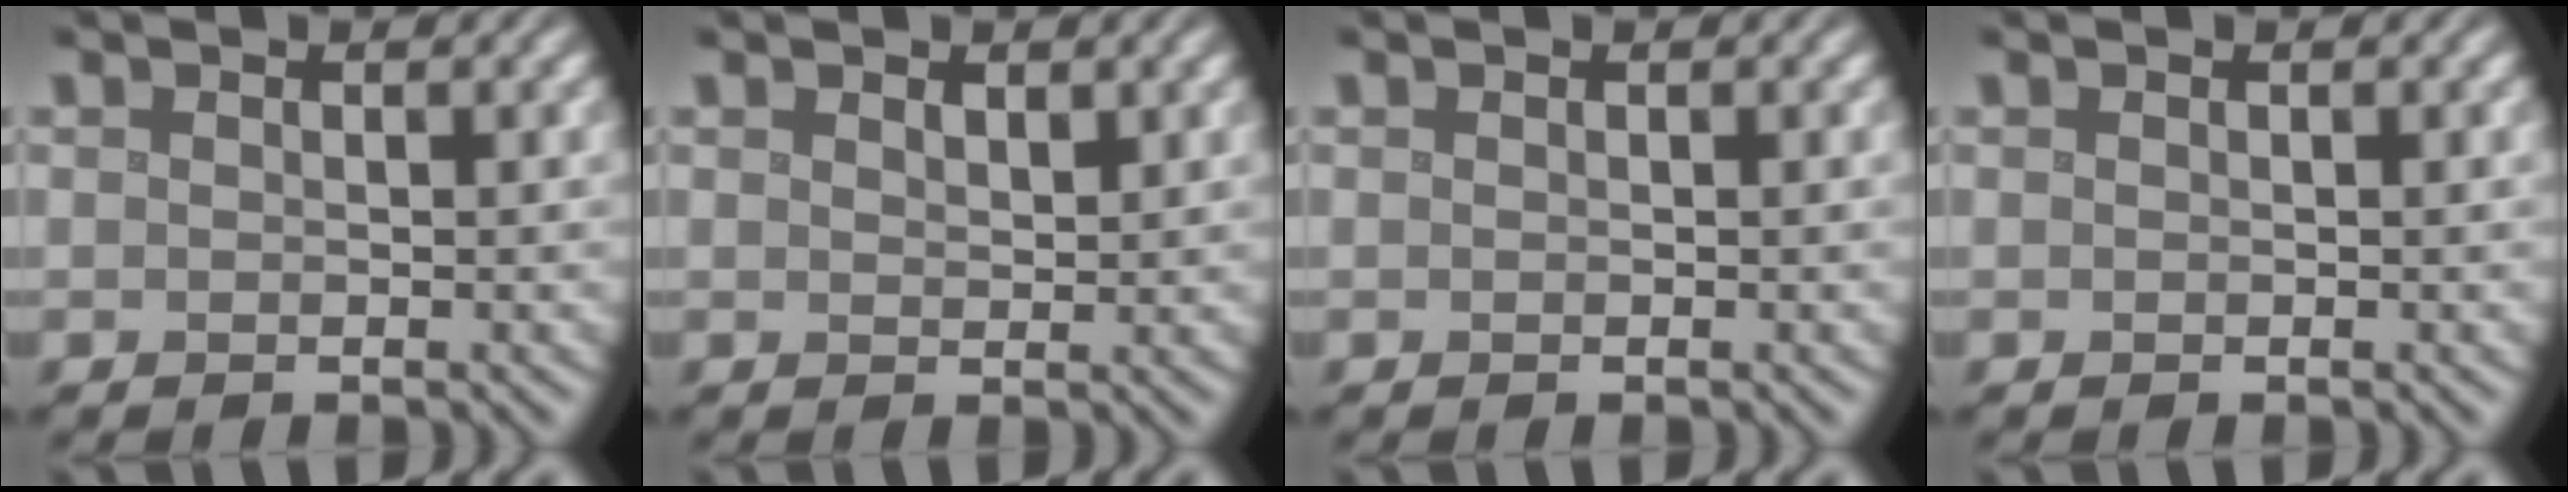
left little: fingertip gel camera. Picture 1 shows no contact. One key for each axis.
{"total": 1.2, "fx": 0.7, "fy": 0.6, "fz": 0.7, "tx": -0.010, "ty": -0.001, "tz": 0.015}
{"total": 0.0}
{"total": 0.0}